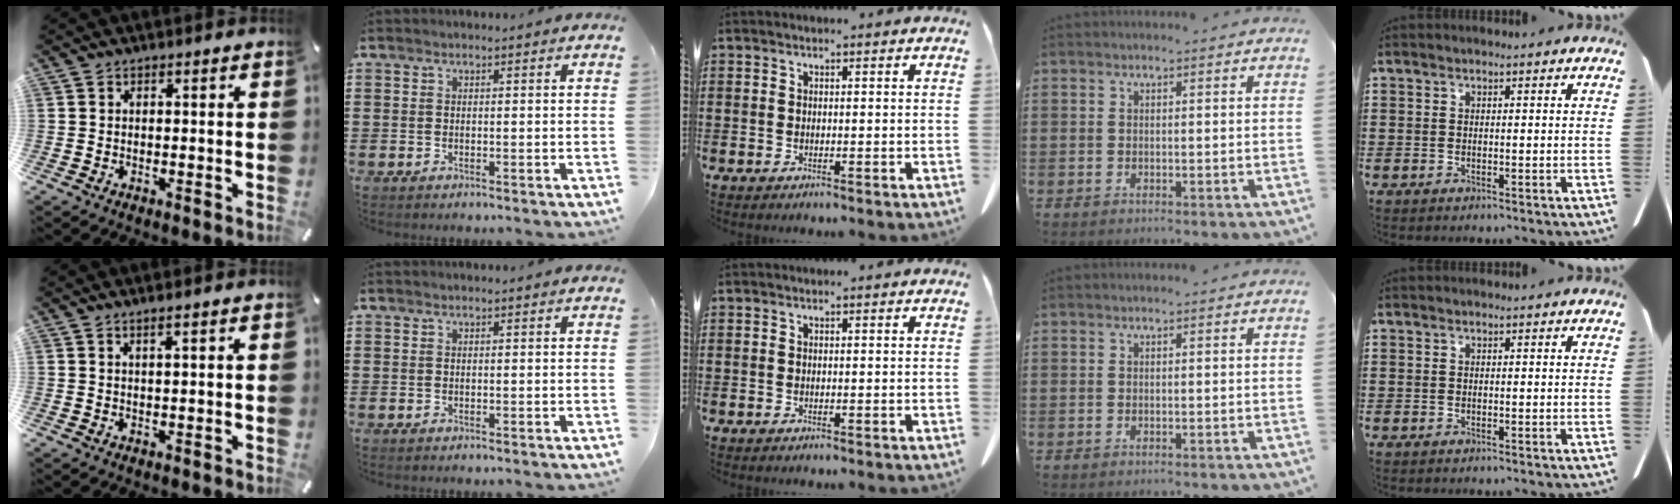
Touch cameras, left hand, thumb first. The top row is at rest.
{"thumb": {"total": 1.6, "force": [1.0, -0.1, 1.2], "torque": [-0.024, -0.002, 0.017]}}